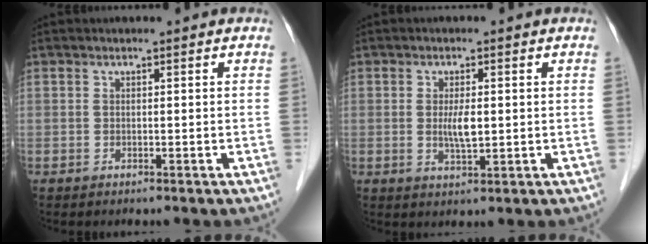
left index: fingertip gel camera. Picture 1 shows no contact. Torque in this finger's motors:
{"motor_torque": [0.59, 0.47, 0.21, 0.05]}